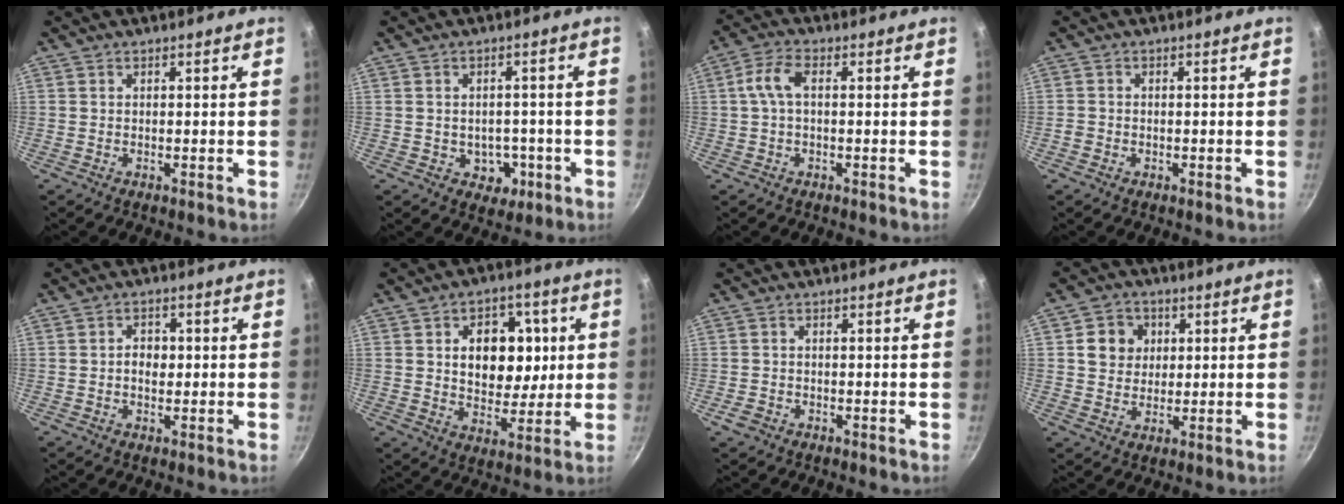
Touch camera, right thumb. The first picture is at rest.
{"total": 5.0, "force": [-1.6, 4.0, 2.4], "torque": [-0.003, 0.015, -0.015]}
{"total": 5.2, "force": [0.6, 2.6, 4.4], "torque": [-0.097, 0.018, 0.007]}
{"total": 1.3, "force": [-0.5, 1.1, 0.4], "torque": [-0.004, 0.004, -0.012]}
{"total": 3.2, "force": [-0.1, 2.4, 2.2], "torque": [-0.020, 0.007, -0.006]}
{"total": 13.4, "force": [2.4, 9.4, 9.2], "torque": [-0.075, -0.003, 0.040]}
{"total": 1.9, "force": [-1.0, 1.4, 0.7], "torque": [-0.013, 0.003, -0.018]}
{"total": 7.4, "force": [1.7, 6.5, 3.0], "torque": [-0.018, -0.003, 0.027]}